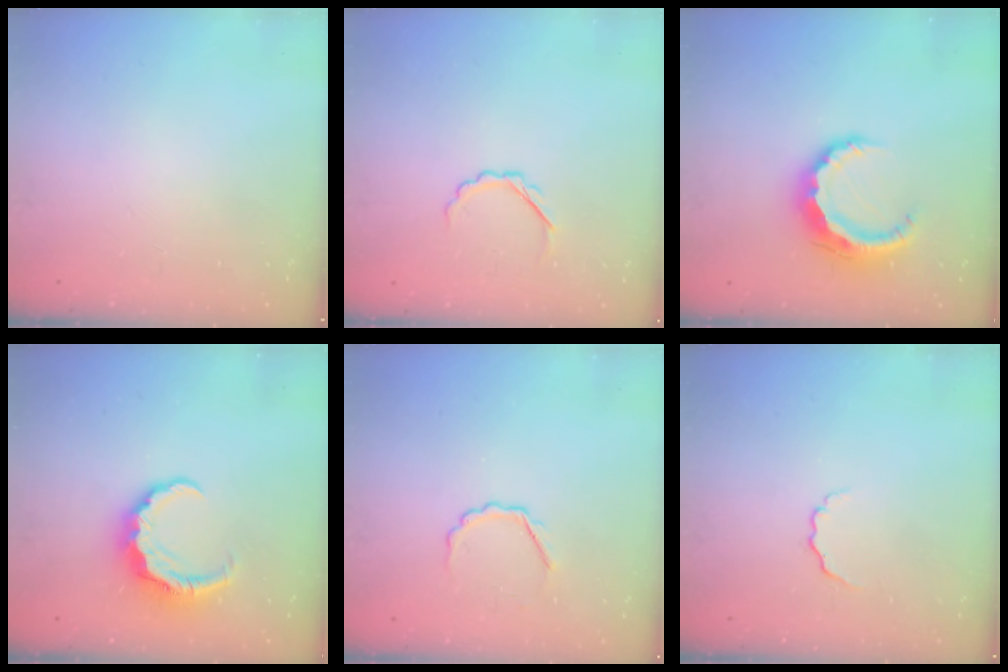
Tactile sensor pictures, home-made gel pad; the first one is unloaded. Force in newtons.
{"total": 3.3, "press": 3.2, "slide": 1.1}
{"total": 9.3, "press": 9.3, "slide": 1.2}
{"total": 6.8, "press": 6.7, "slide": 1.0}
{"total": 3.8, "press": 3.8, "slide": 0.7}
{"total": 3.1, "press": 3.0, "slide": 0.7}